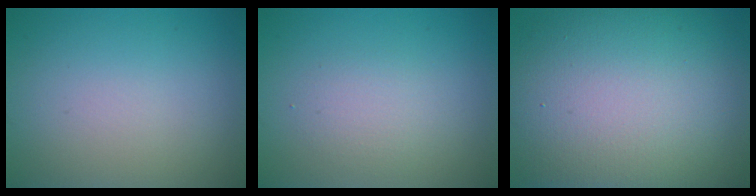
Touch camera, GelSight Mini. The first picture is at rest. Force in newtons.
{"total": 1.8, "press": 1.8, "slide": 0.1}
{"total": 17.8, "press": 17.7, "slide": 1.1}